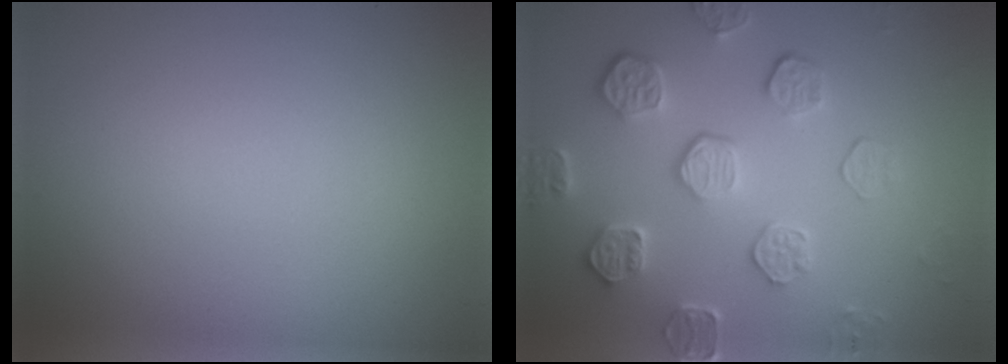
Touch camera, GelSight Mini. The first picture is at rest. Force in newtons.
{"total": 5.8, "press": 4.2, "slide": 4.0}